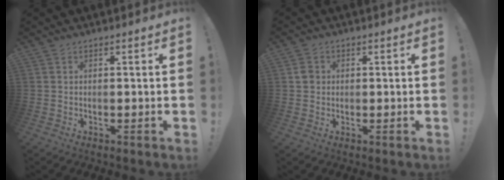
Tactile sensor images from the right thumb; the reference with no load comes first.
{"total": 2.8, "force": [0.1, 2.7, 0.9], "torque": [-0.003, 0.002, 0.000]}